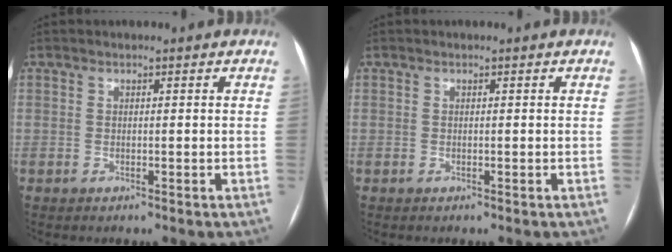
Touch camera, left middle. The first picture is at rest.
{"total": 0.0}